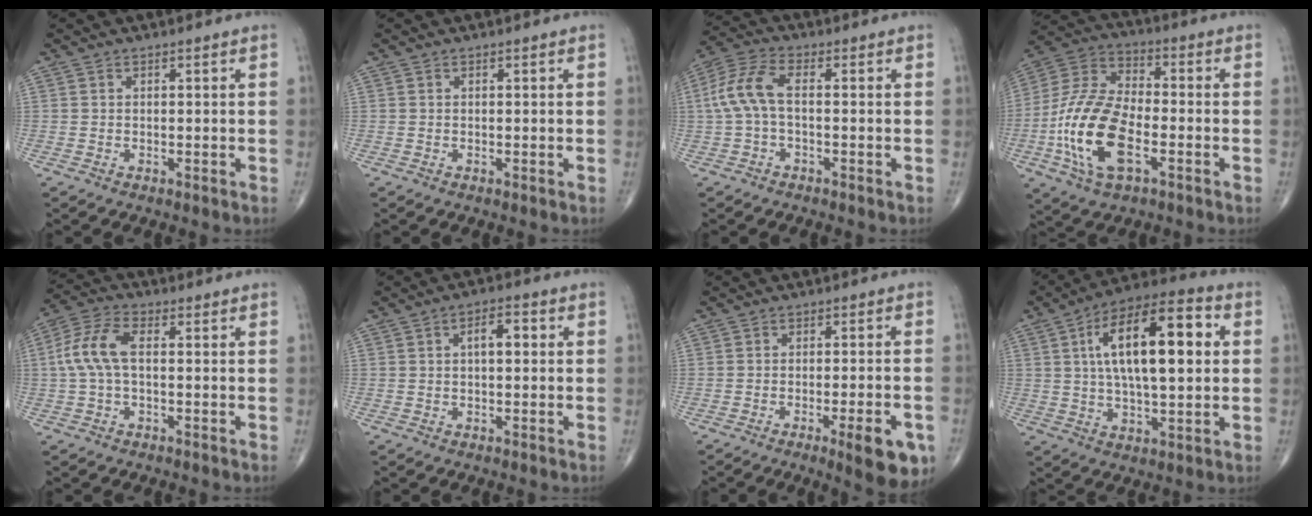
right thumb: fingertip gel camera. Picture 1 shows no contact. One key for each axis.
{"total": 0.0}
{"total": 7.6, "fx": -0.3, "fy": 3.4, "fz": 6.8, "tx": -0.167, "ty": 0.025, "tz": -0.011}
{"total": 18.1, "fx": -5.3, "fy": 8.8, "fz": 14.9, "tx": -0.309, "ty": 0.021, "tz": -0.101}
{"total": 8.2, "fx": 0.3, "fy": 4.1, "fz": 7.1, "tx": -0.166, "ty": 0.026, "tz": 0.001}
{"total": 4.5, "fx": 0.7, "fy": 2.1, "fz": 3.9, "tx": -0.055, "ty": 0.012, "tz": 0.007}
{"total": 9.6, "fx": -4.4, "fy": 2.4, "fz": 8.2, "tx": -0.098, "ty": 0.005, "tz": -0.054}
{"total": 19.9, "fx": 3.9, "fy": 7.9, "fz": 17.9, "tx": -0.281, "ty": 0.018, "tz": 0.056}